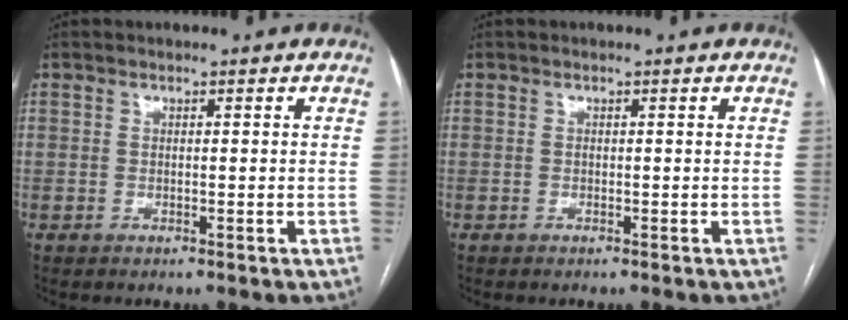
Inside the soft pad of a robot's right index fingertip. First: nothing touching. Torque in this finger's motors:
{"motor_torque": [0.29, -0.01, 0.02, 0.01]}